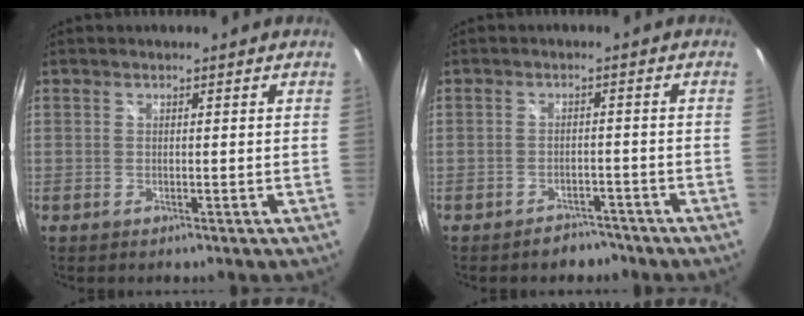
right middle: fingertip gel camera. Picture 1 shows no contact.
{"total": 4.0, "force": [-3.4, 2.1, 0.6], "torque": [-0.011, 0.008, -0.043]}